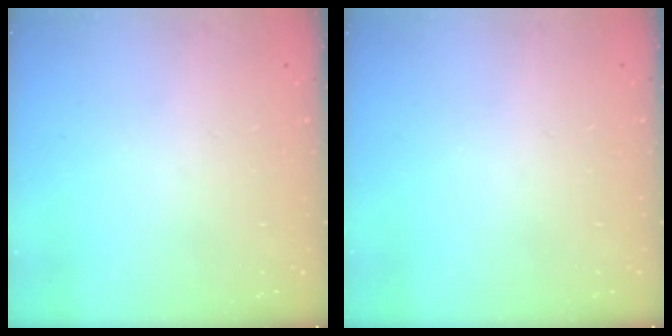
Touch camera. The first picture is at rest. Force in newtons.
{"total": 0.0}